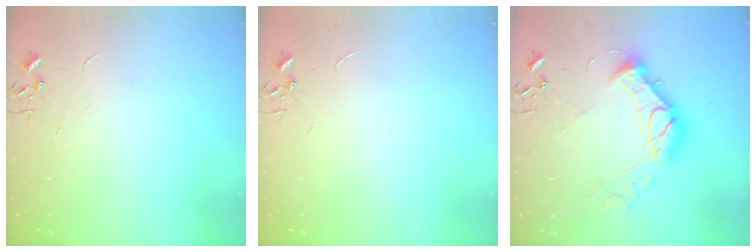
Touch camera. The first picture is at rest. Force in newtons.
{"total": 0.0}
{"total": 16.0, "press": 15.9, "slide": 1.2}